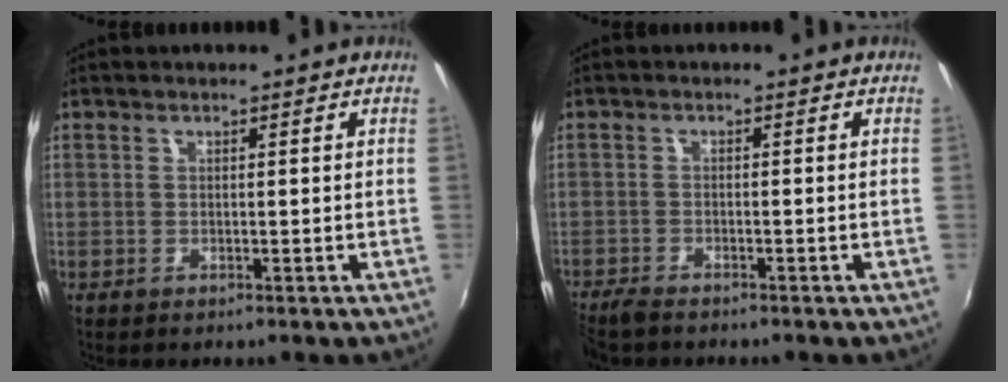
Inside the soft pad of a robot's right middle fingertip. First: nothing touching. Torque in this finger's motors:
{"motor_torque": [1.00, -1.13, 0.26, 0.05]}